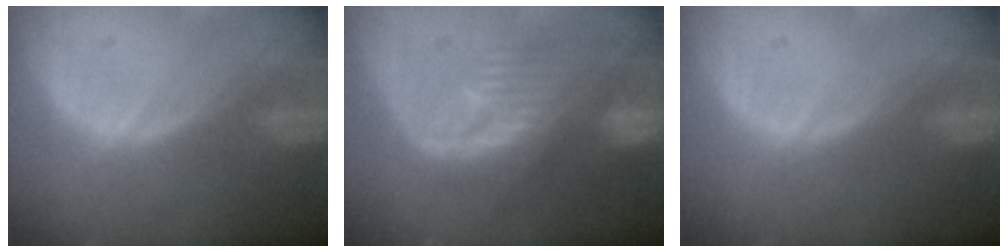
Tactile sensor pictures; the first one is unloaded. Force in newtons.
{"total": 9.4, "press": 9.0, "slide": 2.7}
{"total": 0.0}